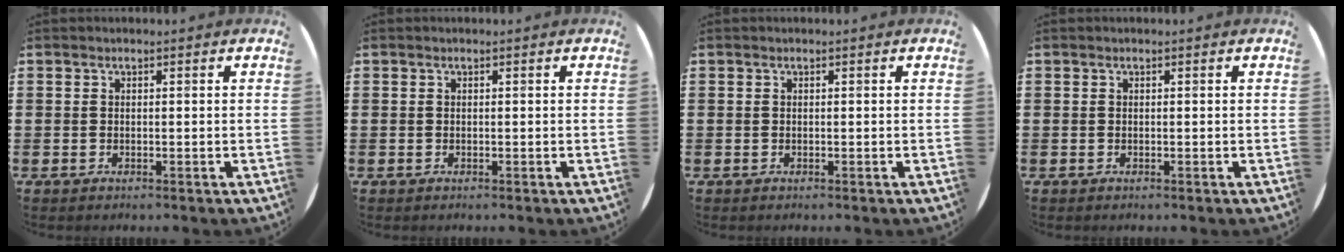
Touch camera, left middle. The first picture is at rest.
{"total": 0.0}
{"total": 0.0}
{"total": 0.0}